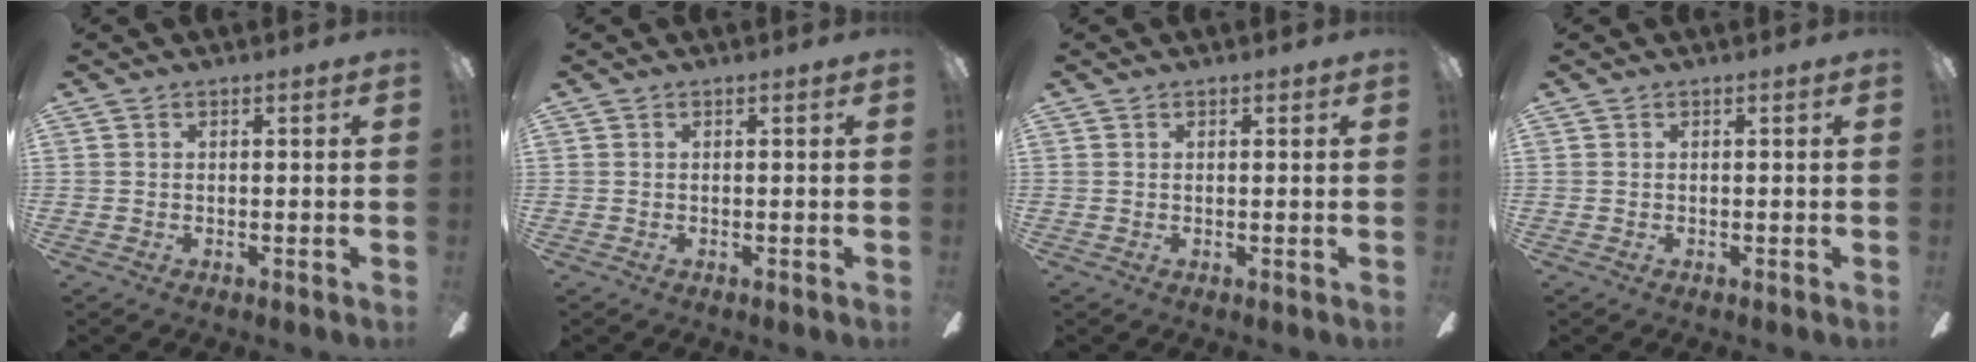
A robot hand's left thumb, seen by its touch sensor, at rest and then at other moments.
{"total": 0.0}
{"total": 0.6, "force": [0.3, 0.5, 0.3], "torque": [-0.005, 0.005, 0.004]}
{"total": 0.0}